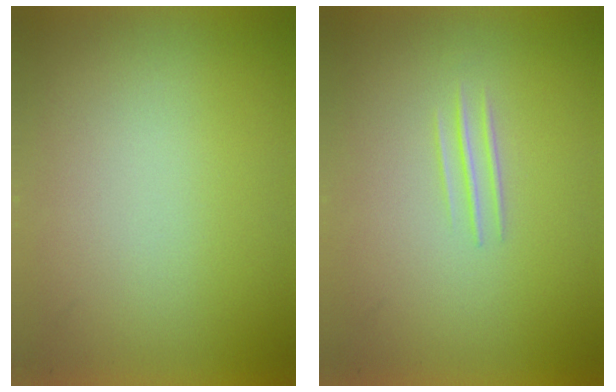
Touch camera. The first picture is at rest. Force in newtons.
{"total": 1.0}